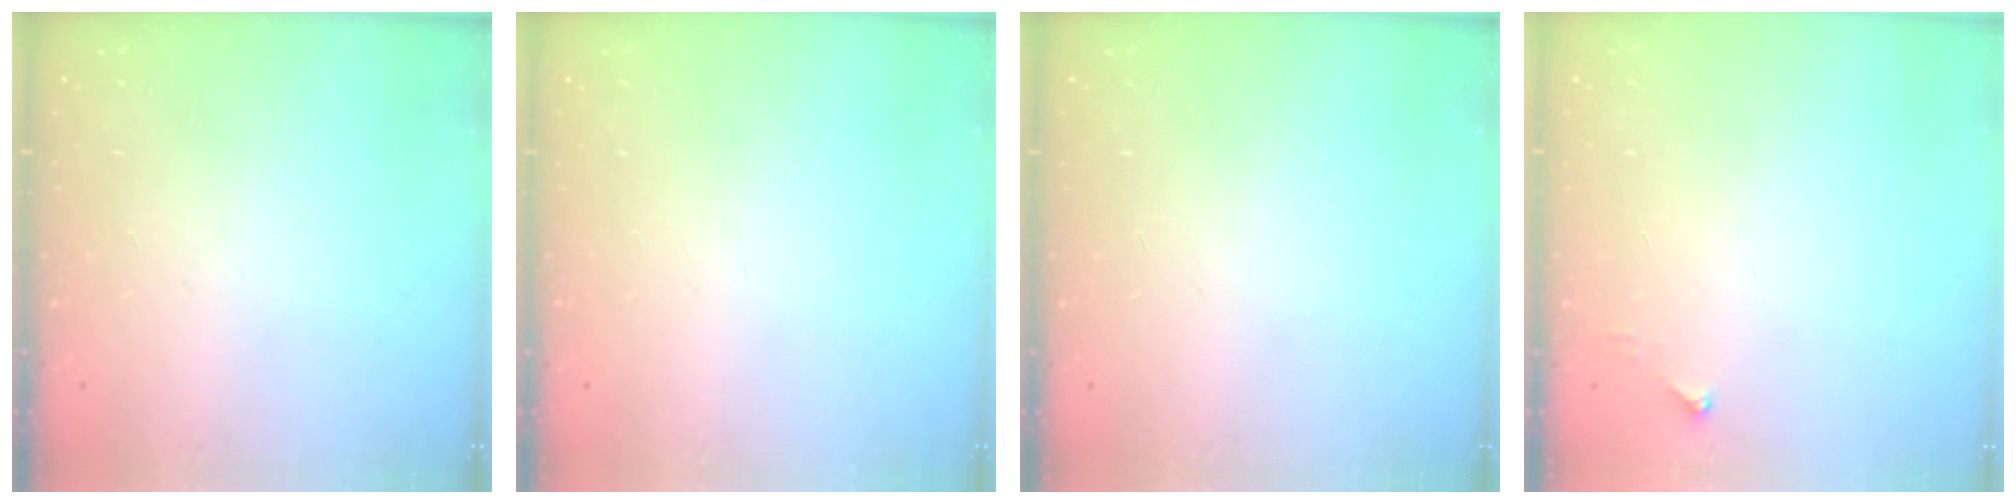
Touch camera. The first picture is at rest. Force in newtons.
{"total": 0.0}
{"total": 0.0}
{"total": 3.5, "press": 3.4, "slide": 0.4}